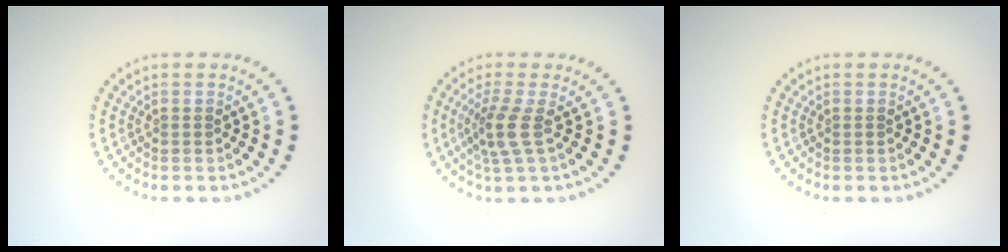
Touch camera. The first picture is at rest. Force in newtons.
{"total": 2.7, "press": 2.0, "slide": 1.8}
{"total": 0.0}